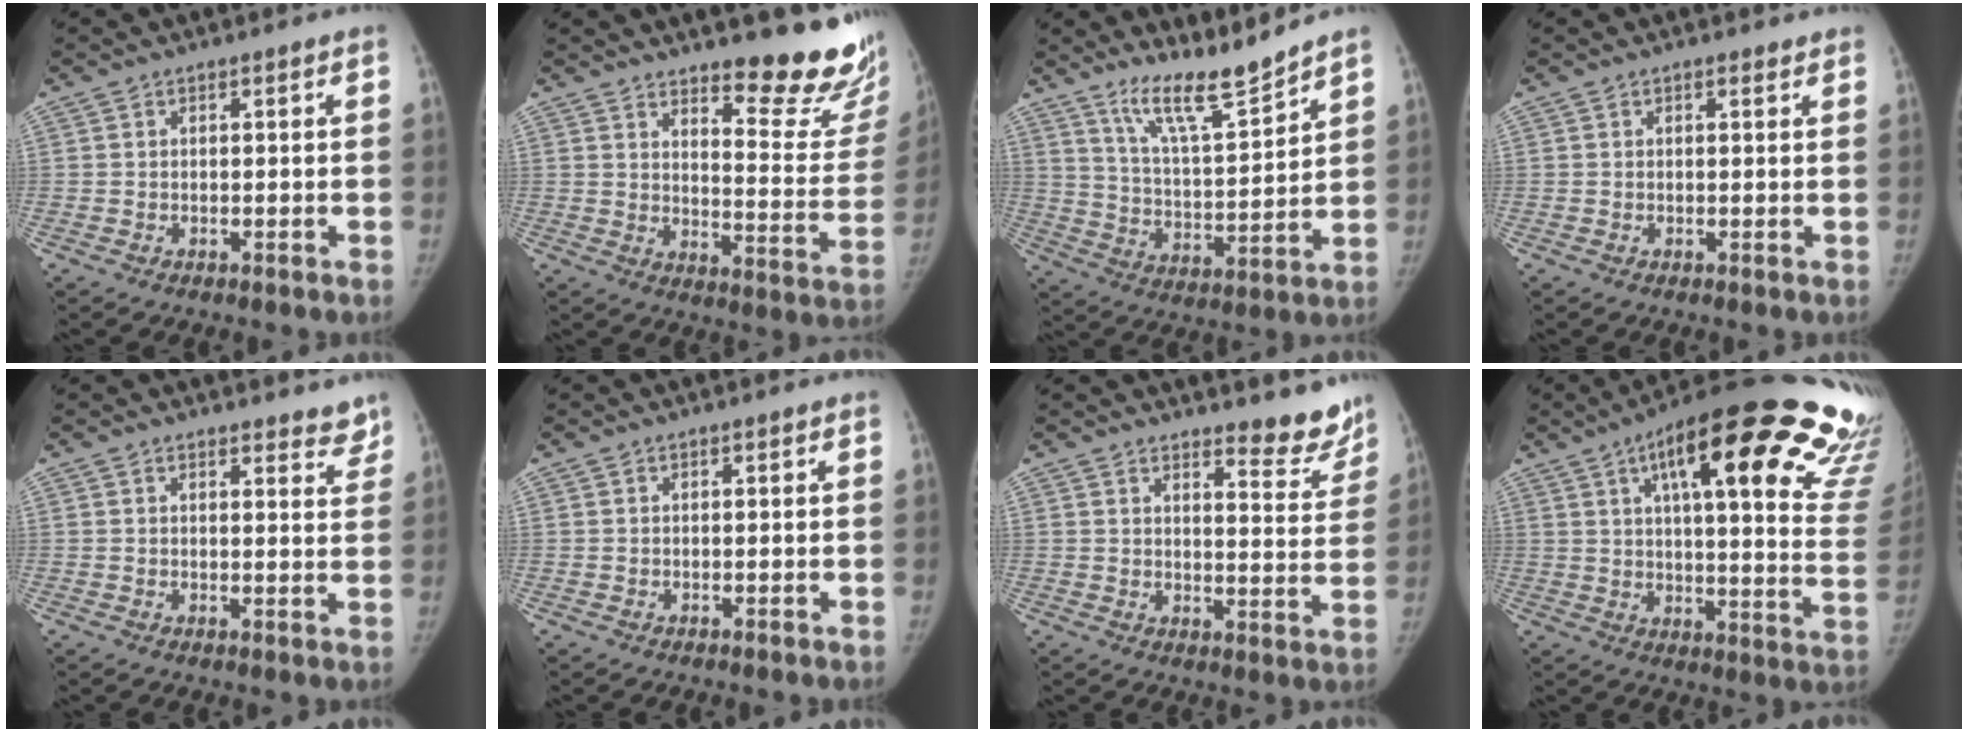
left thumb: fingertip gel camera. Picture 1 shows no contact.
{"total": 19.1, "force": [14.5, 4.9, 11.4], "torque": [-0.104, -0.130, 0.183]}
{"total": 11.0, "force": [9.5, 0.7, 5.4], "torque": [-0.087, -0.075, 0.176]}
{"total": 0.9, "force": [0.6, 0.4, 0.5], "torque": [-0.006, -0.003, 0.006]}
{"total": 5.1, "force": [4.6, 1.7, 1.4], "torque": [0.012, -0.027, 0.046]}
{"total": 0.0}
{"total": 8.6, "force": [7.8, 2.3, 2.9], "torque": [-0.002, -0.068, 0.093]}
{"total": 34.2, "force": [19.6, 8.7, 26.7], "torque": [-0.260, -0.044, 0.258]}